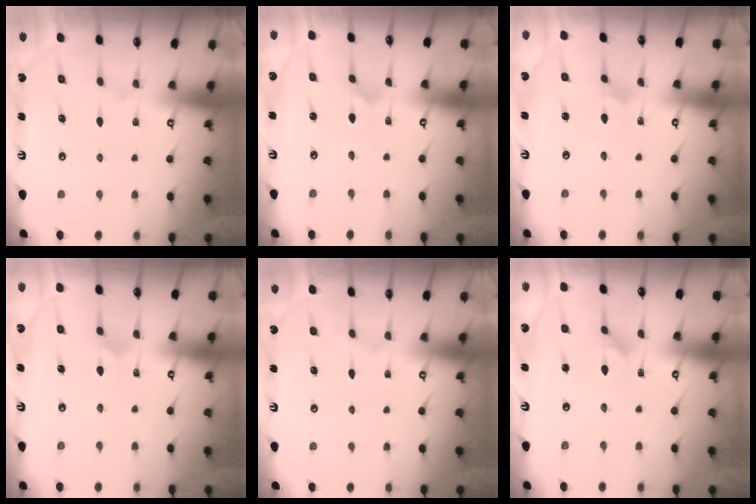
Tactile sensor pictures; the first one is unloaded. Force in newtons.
{"total": 0.0}
{"total": 2.1, "press": 2.1, "slide": 0.1}
{"total": 3.3, "press": 3.3, "slide": 0.3}
{"total": 0.0}
{"total": 1.6, "press": 1.6, "slide": 0.2}